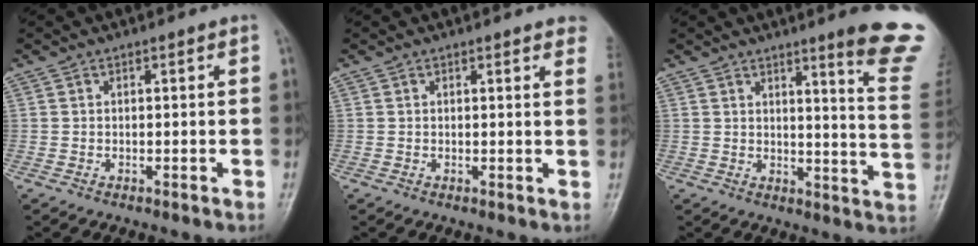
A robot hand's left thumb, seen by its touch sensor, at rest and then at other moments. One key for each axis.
{"total": 5.3, "fx": 4.5, "fy": 1.2, "fz": 2.6, "tx": -0.012, "ty": -0.010, "tz": 0.034}
{"total": 14.0, "fx": 9.8, "fy": 0.6, "fz": 9.9, "tx": -0.102, "ty": -0.077, "tz": 0.111}